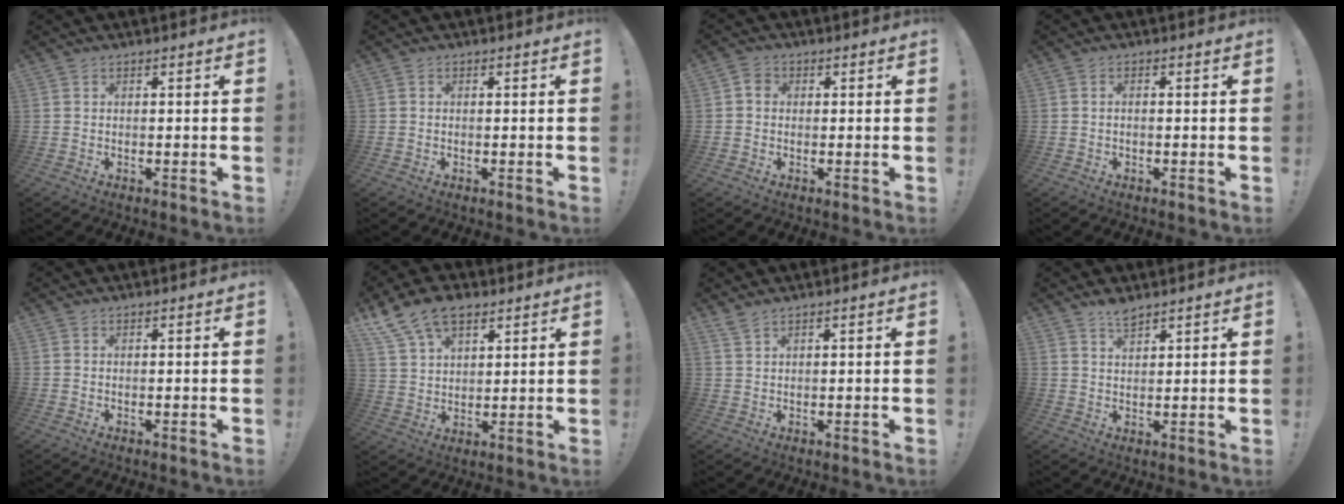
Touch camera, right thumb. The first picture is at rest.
{"total": 0.0}
{"total": 2.8, "force": [-0.1, 2.4, 1.4], "torque": [-0.019, 0.007, -0.002]}
{"total": 0.9, "force": [-0.4, 0.2, 0.8], "torque": [-0.013, 0.002, -0.007]}
{"total": 0.0}
{"total": 12.3, "force": [8.1, 6.9, 6.2], "torque": [-0.122, -0.034, 0.157]}
{"total": 1.9, "force": [1.7, 0.2, 1.0], "torque": [-0.020, -0.003, 0.031]}
{"total": 3.9, "force": [3.4, 1.3, 1.6], "torque": [-0.013, -0.024, 0.057]}